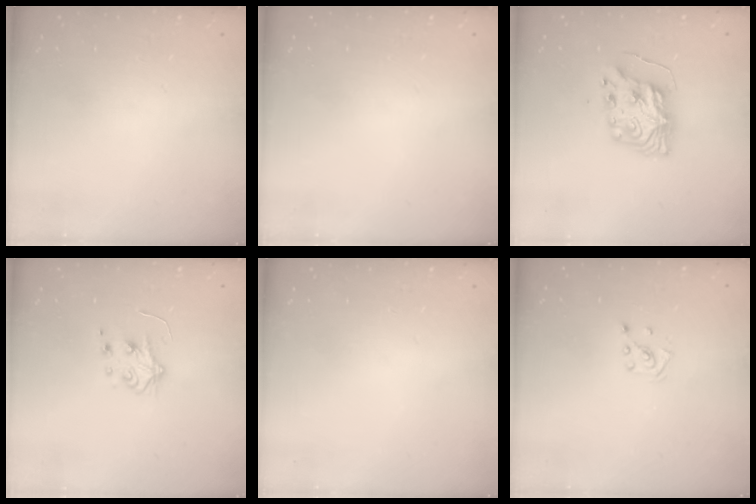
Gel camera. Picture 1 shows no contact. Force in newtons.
{"total": 0.0}
{"total": 9.1, "press": 9.0, "slide": 0.6}
{"total": 4.9, "press": 4.8, "slide": 0.5}
{"total": 0.0}
{"total": 2.2, "press": 2.2, "slide": 0.3}